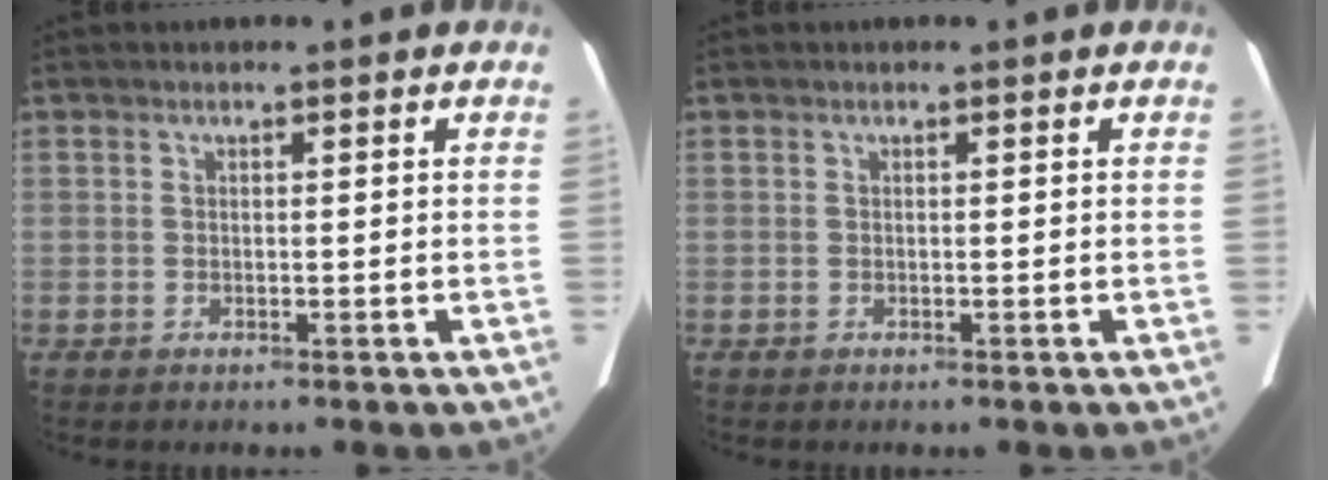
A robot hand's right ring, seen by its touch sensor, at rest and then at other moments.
{"total": 0.0}